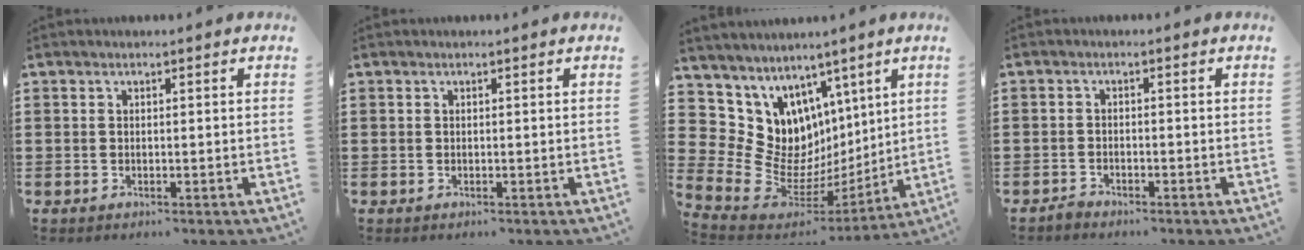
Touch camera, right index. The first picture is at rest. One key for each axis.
{"total": 0.0}
{"total": 10.3, "fx": 2.9, "fy": 9.7, "fz": 1.8, "tx": -0.085, "ty": -0.063, "tz": 0.066}
{"total": 1.3, "fx": -1.2, "fy": 0.4, "fz": 0.1, "tx": -0.005, "ty": 0.002, "tz": -0.026}